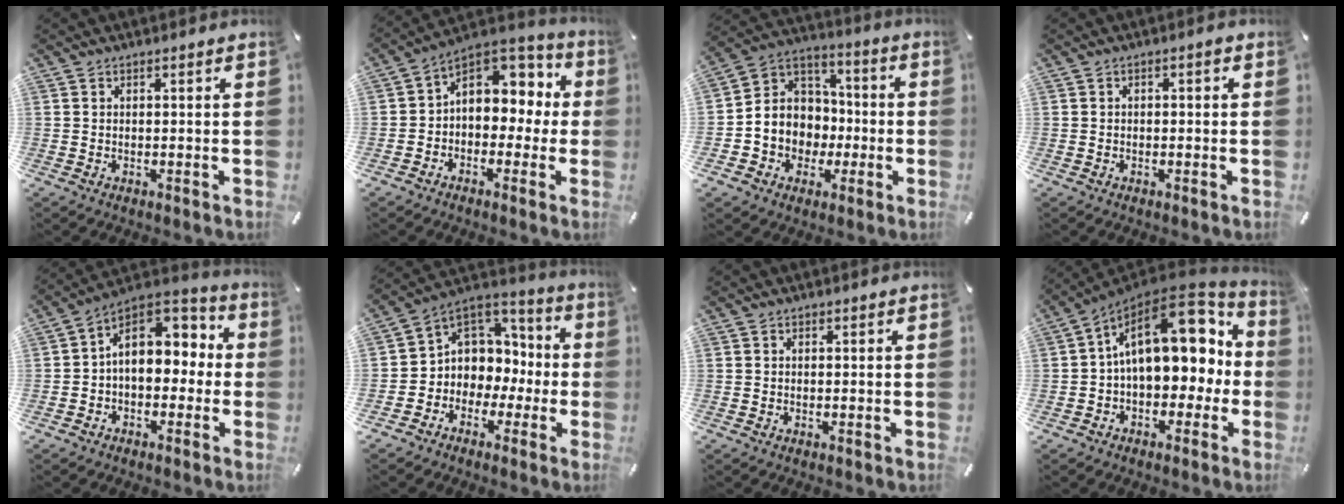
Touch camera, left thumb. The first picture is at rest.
{"total": 7.9, "force": [1.4, 7.1, 3.2], "torque": [-0.049, -0.011, 0.028]}
{"total": 9.3, "force": [-2.2, 9.1, -0.1], "torque": [-0.012, -0.002, -0.035]}
{"total": 1.0, "force": [-0.4, 0.6, 0.7], "torque": [-0.013, 0.004, -0.010]}
{"total": 10.5, "force": [1.7, 8.2, 6.4], "torque": [-0.086, -0.006, 0.031]}
{"total": 7.4, "force": [0.0, 7.4, -0.1], "torque": [-0.020, -0.024, 0.008]}
{"total": 0.0}
{"total": 20.6, "force": [5.6, 12.5, 15.3], "torque": [-0.219, -0.023, 0.105]}